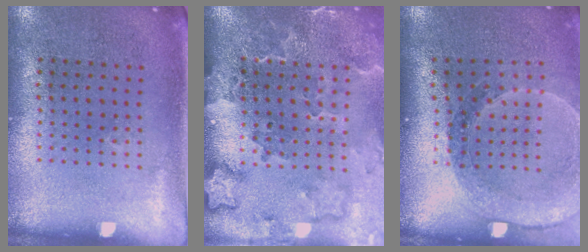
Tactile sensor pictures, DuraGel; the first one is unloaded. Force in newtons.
{"total": 3.2, "press": 2.3, "slide": 2.1}
{"total": 1.6, "press": 1.6, "slide": 0.1}